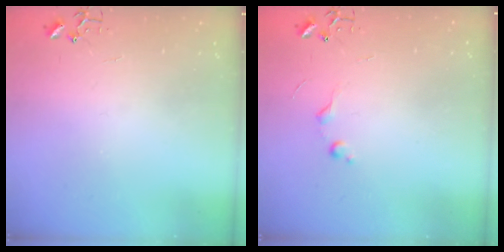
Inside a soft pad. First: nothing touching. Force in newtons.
{"total": 6.8, "press": 6.7, "slide": 0.8}